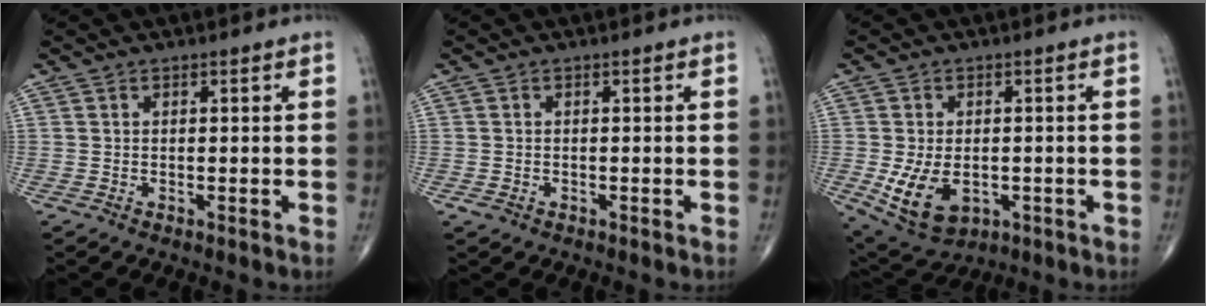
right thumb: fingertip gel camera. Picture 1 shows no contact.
{"total": 1.0, "force": [-0.5, 0.8, 0.4], "torque": [-0.012, 0.001, -0.006]}
{"total": 9.7, "force": [-2.3, 6.3, 7.1], "torque": [-0.125, -0.003, -0.020]}